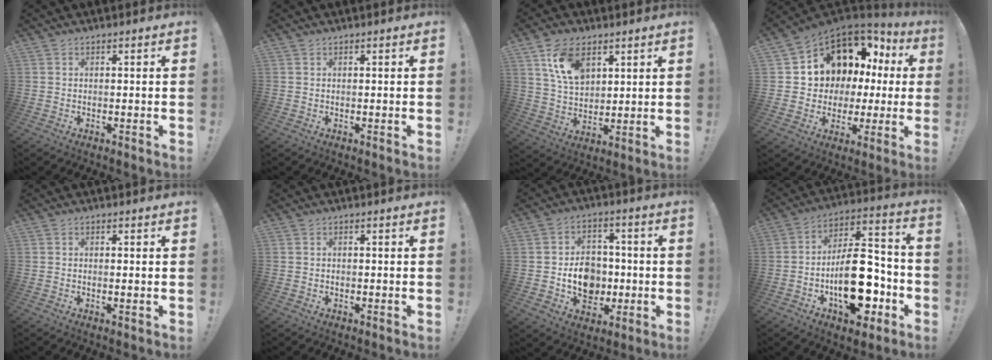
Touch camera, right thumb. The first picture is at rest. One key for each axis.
{"total": 0.0}
{"total": 12.2, "fx": 6.1, "fy": 8.0, "fz": 7.0, "tx": -0.112, "ty": -0.017, "tz": 0.117}
{"total": 10.7, "fx": 5.0, "fy": 8.5, "fz": 4.2, "tx": -0.069, "ty": -0.049, "tz": 0.109}
{"total": 1.0, "fx": 0.1, "fy": 0.1, "fz": 0.9, "tx": -0.003, "ty": -0.006, "tz": -0.002}
{"total": 0.7, "fx": -0.3, "fy": 0.6, "fz": 0.2, "tx": -0.006, "ty": 0.003, "tz": -0.006}
{"total": 11.4, "fx": -1.8, "fy": 9.4, "fz": 6.1, "tx": -0.093, "ty": 0.006, "tz": -0.028}
{"total": 22.4, "fx": -6.6, "fy": 11.7, "fz": 17.9, "tx": -0.272, "ty": 0.051, "tz": -0.090}